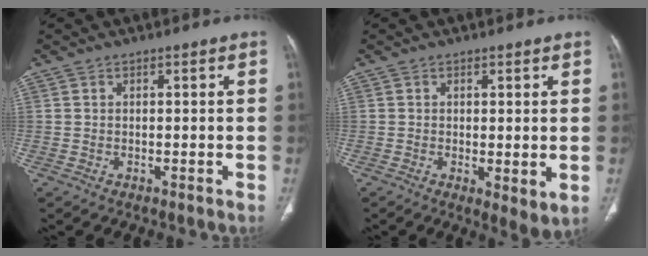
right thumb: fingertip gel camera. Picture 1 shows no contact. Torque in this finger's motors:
{"motor_torque": [-0.06, 0.27, -0.23, -0.02, 0.01]}